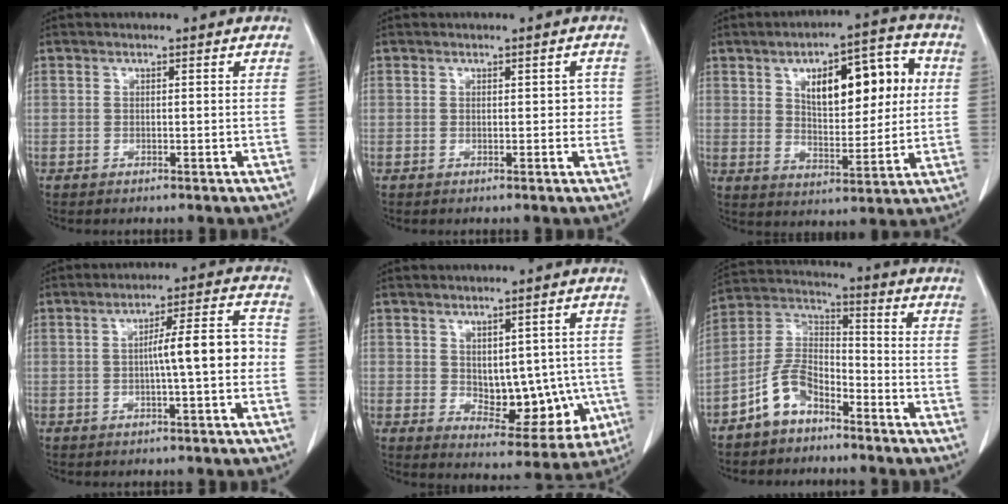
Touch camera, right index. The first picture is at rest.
{"total": 1.9, "force": [0.1, 1.3, 1.3], "torque": [-0.008, 0.013, 0.000]}
{"total": 14.1, "force": [4.0, 5.8, 12.3], "torque": [-0.173, 0.027, 0.065]}
{"total": 7.7, "force": [-0.9, 0.8, 7.6], "torque": [-0.111, 0.025, -0.013]}
{"total": 10.4, "force": [-0.8, 6.2, 8.4], "torque": [-0.096, 0.007, 0.014]}
{"total": 8.3, "force": [-5.6, 4.3, 4.3], "torque": [-0.094, 0.019, -0.115]}